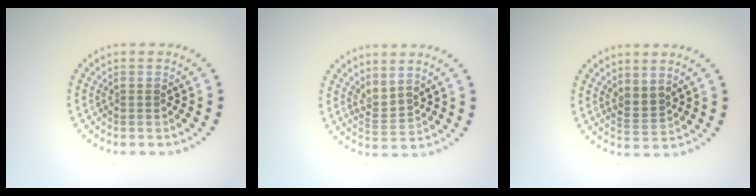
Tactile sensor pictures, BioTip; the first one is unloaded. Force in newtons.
{"total": 2.2, "press": 1.4, "slide": 1.6}
{"total": 2.0, "press": 1.5, "slide": 1.2}